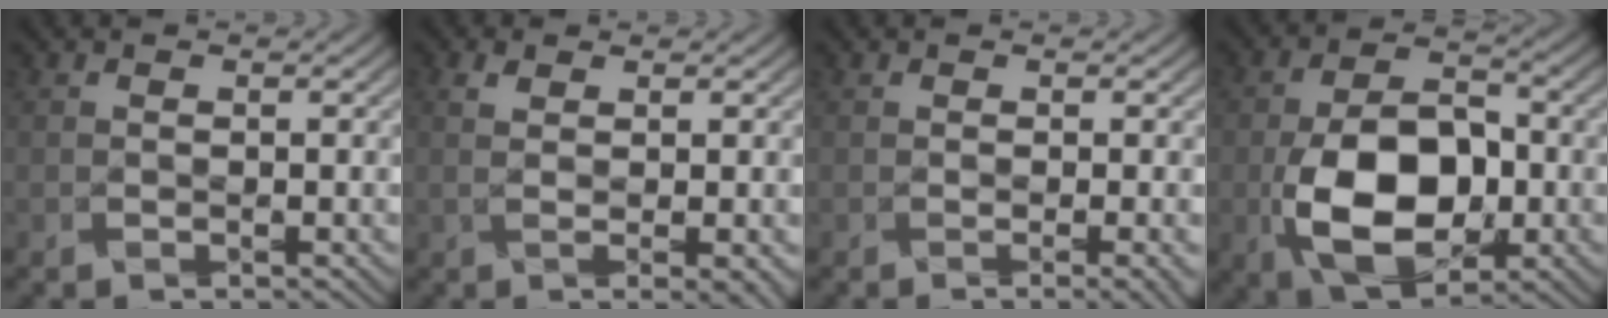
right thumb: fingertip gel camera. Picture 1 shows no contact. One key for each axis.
{"total": 2.8, "fx": 0.6, "fy": 0.3, "fz": 2.7, "tx": -0.054, "ty": 0.005, "tz": 0.013}
{"total": 2.2, "fx": -0.6, "fy": 0.8, "fz": 1.9, "tx": -0.018, "ty": -0.003, "tz": -0.007}
{"total": 11.2, "fx": -2.8, "fy": 6.6, "fz": 8.6, "tx": -0.176, "ty": -0.007, "tz": -0.045}